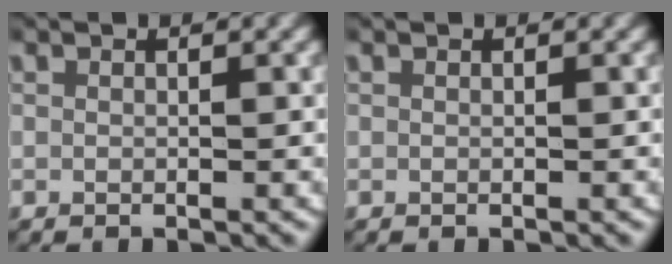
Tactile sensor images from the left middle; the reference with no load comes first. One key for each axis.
{"total": 0.0}